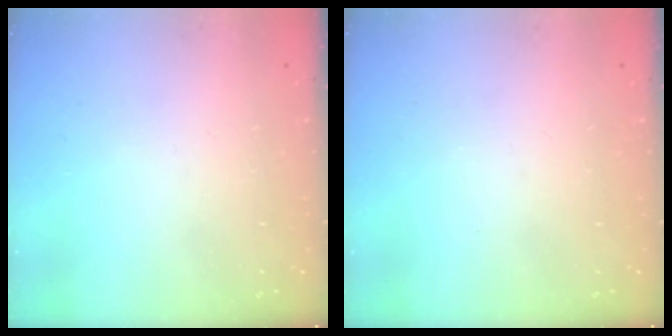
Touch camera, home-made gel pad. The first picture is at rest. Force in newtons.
{"total": 0.0}